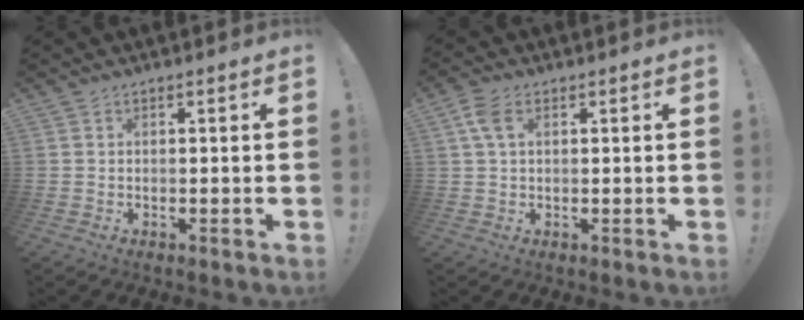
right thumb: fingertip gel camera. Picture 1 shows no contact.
{"total": 5.0, "force": [1.7, 2.8, 3.8], "torque": [-0.077, 0.001, 0.030]}